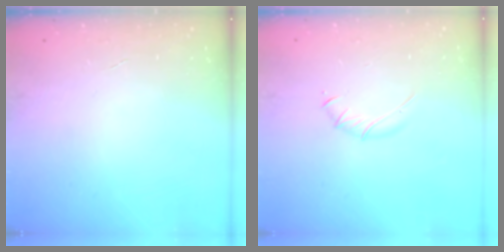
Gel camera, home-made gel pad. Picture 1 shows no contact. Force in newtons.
{"total": 3.3, "press": 3.2, "slide": 0.8}